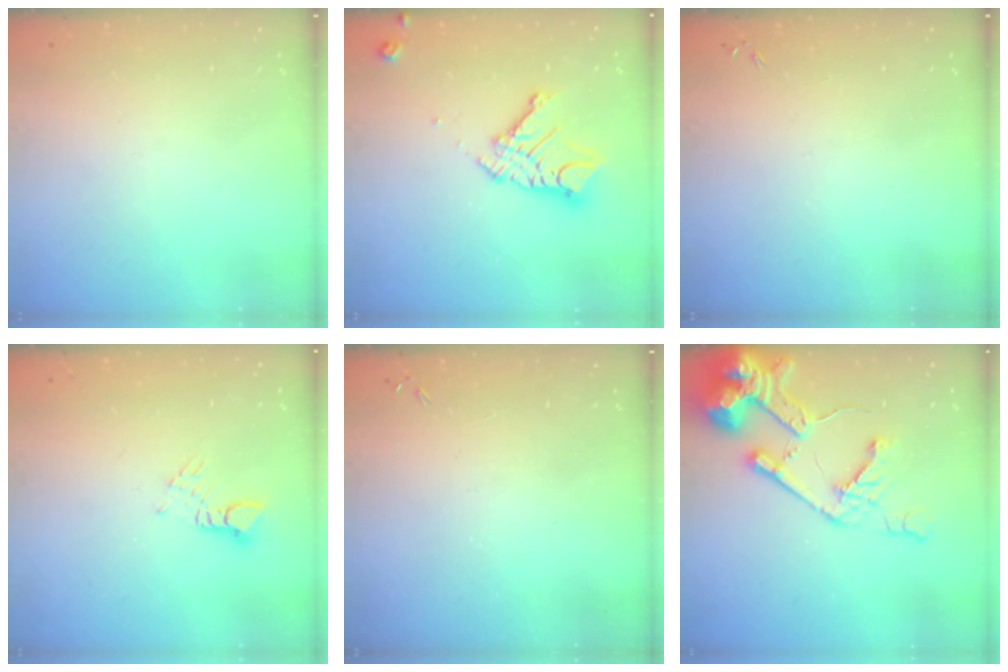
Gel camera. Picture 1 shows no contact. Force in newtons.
{"total": 12.5, "press": 12.5, "slide": 1.0}
{"total": 0.0}
{"total": 3.0, "press": 3.0, "slide": 0.4}
{"total": 0.0}
{"total": 18.8, "press": 18.6, "slide": 2.4}